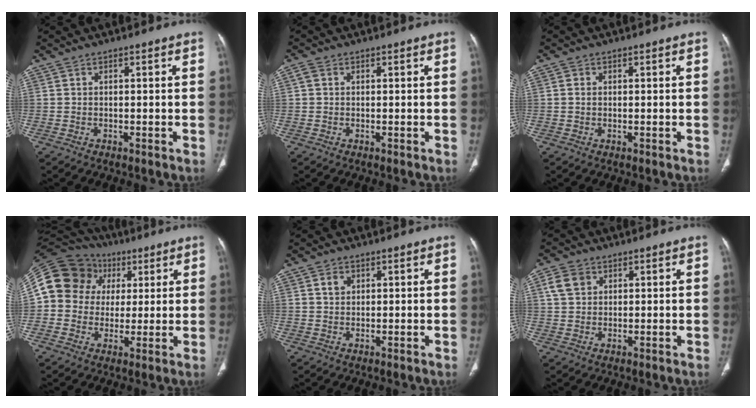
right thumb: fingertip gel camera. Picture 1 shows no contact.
{"total": 1.4, "force": [0.4, 1.1, 0.7], "torque": [-0.015, 0.005, 0.006]}
{"total": 1.0, "force": [0.1, 0.8, 0.6], "torque": [-0.011, 0.001, 0.003]}
{"total": 17.3, "force": [3.9, 15.4, 7.0], "torque": [-0.122, 0.038, 0.068]}
{"total": 2.4, "force": [1.0, 1.9, 1.2], "torque": [-0.010, -0.002, 0.018]}
{"total": 4.9, "force": [1.9, 3.8, 2.4], "torque": [-0.033, 0.001, 0.039]}